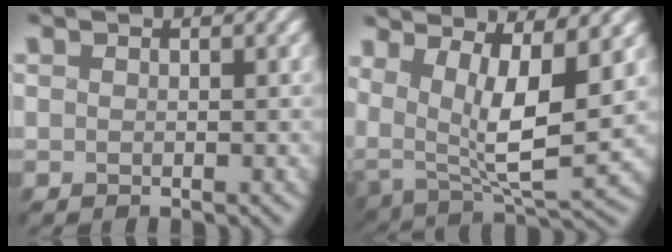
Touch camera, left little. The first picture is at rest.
{"total": 9.9, "force": [2.8, 4.5, 8.3], "torque": [-0.156, -0.015, 0.049]}